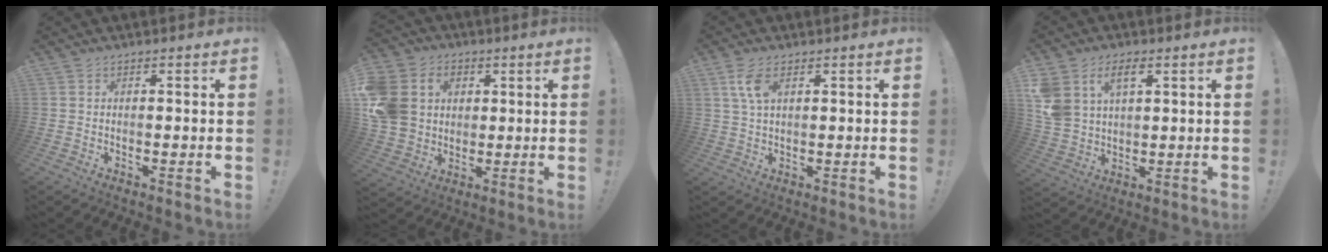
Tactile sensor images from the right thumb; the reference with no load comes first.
{"total": 14.2, "force": [2.2, 12.5, 6.4], "torque": [-0.121, 0.005, 0.052]}
{"total": 6.1, "force": [2.5, 2.9, 4.7], "torque": [-0.096, -0.004, 0.045]}
{"total": 9.3, "force": [4.6, 6.1, 5.4], "torque": [-0.119, -0.014, 0.088]}